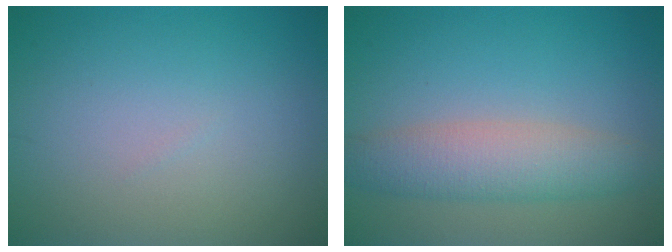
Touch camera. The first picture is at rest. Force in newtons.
{"total": 4.6, "press": 4.6, "slide": 0.1}